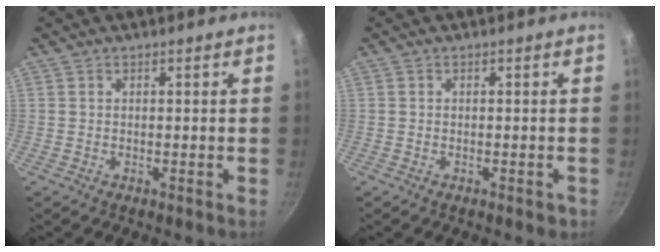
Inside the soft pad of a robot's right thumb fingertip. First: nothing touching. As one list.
[{"total": 1.1, "force": [-0.6, 0.6, 0.7], "torque": [-0.008, 0.007, -0.004]}]